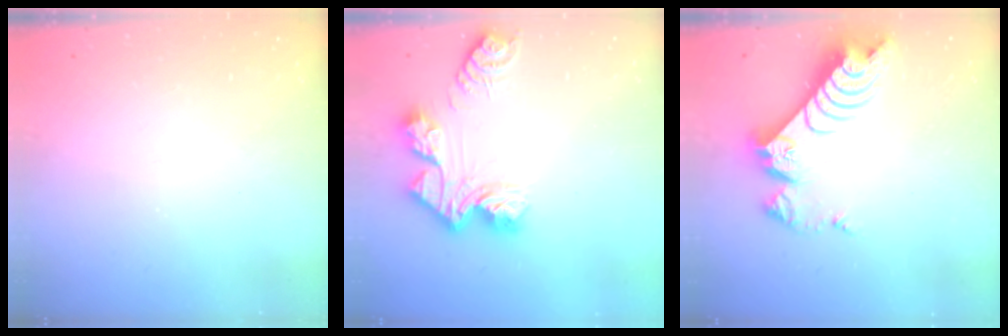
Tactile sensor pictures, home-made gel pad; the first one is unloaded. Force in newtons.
{"total": 12.0, "press": 12.0, "slide": 1.1}
{"total": 11.0, "press": 11.0, "slide": 1.0}